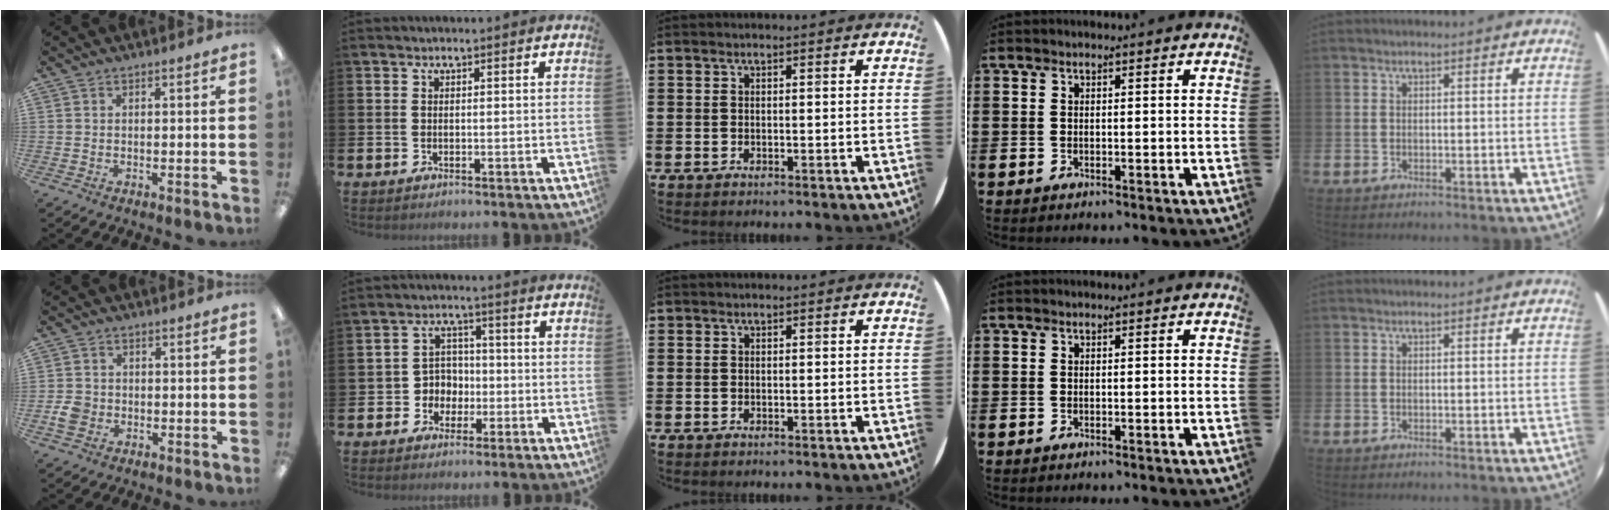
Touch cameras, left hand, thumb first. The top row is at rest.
{"thumb": {"total": 4.3, "force": [-1.3, 3.6, 1.9], "torque": [-0.036, 0.007, -0.023]}, "index": {"total": 4.2, "force": [-0.9, 4.0, 0.6], "torque": [-0.034, 0.005, -0.024]}}